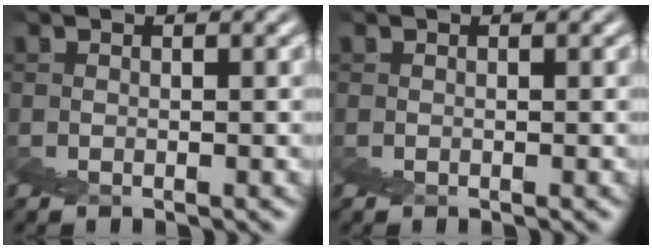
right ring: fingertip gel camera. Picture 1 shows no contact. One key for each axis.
{"total": 0.0}